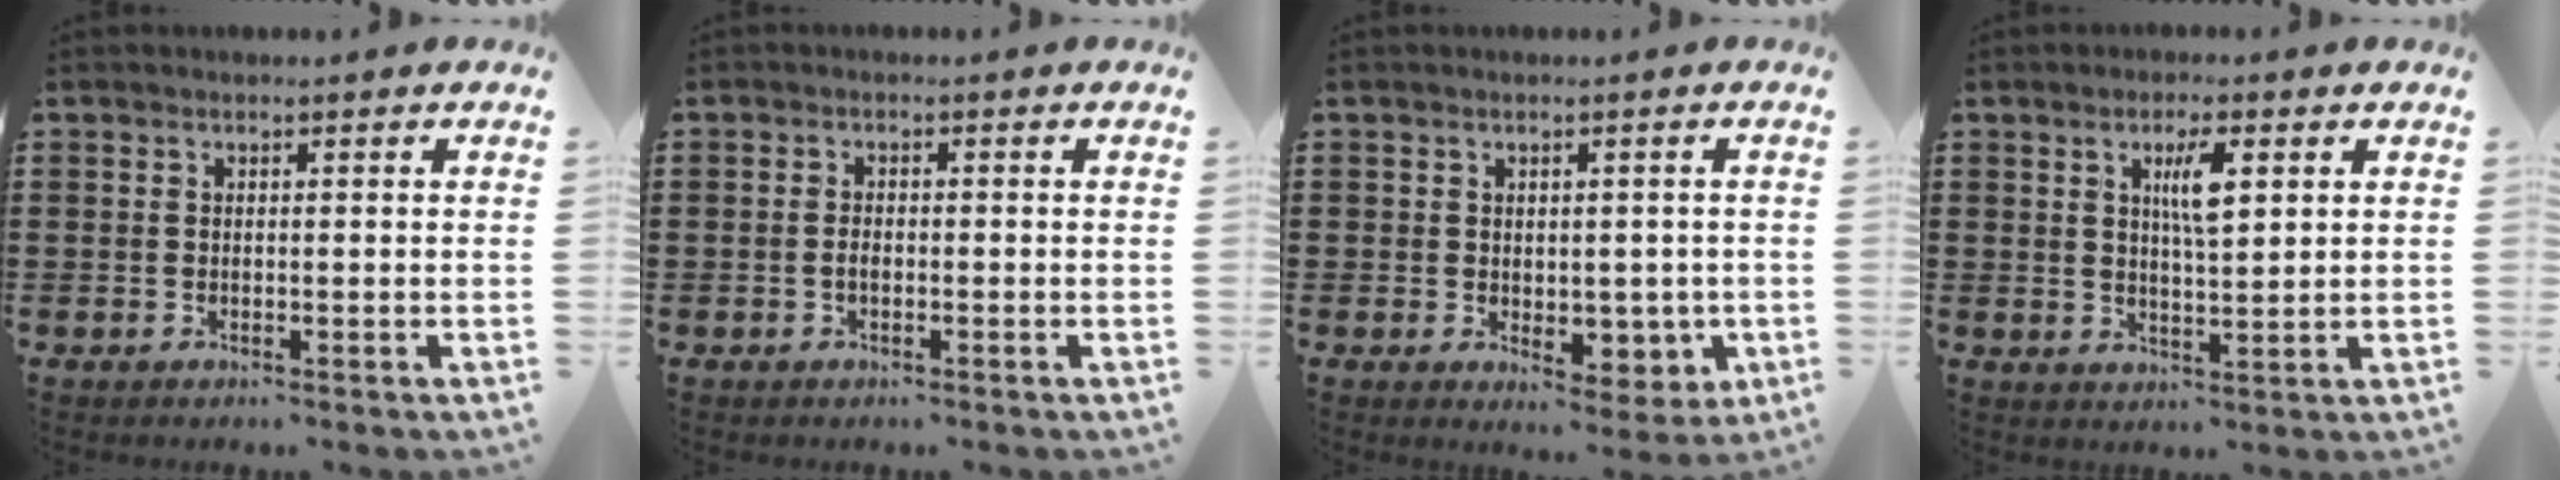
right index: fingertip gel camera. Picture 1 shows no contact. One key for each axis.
{"total": 1.1, "fx": -0.3, "fy": 0.5, "fz": 0.9, "tx": -0.020, "ty": 0.000, "tz": -0.006}
{"total": 3.5, "fx": 0.5, "fy": 3.0, "fz": 1.6, "tx": -0.021, "ty": 0.004, "tz": 0.009}
{"total": 5.0, "fx": 1.8, "fy": 1.2, "fz": 4.5, "tx": -0.079, "ty": 0.002, "tz": 0.023}